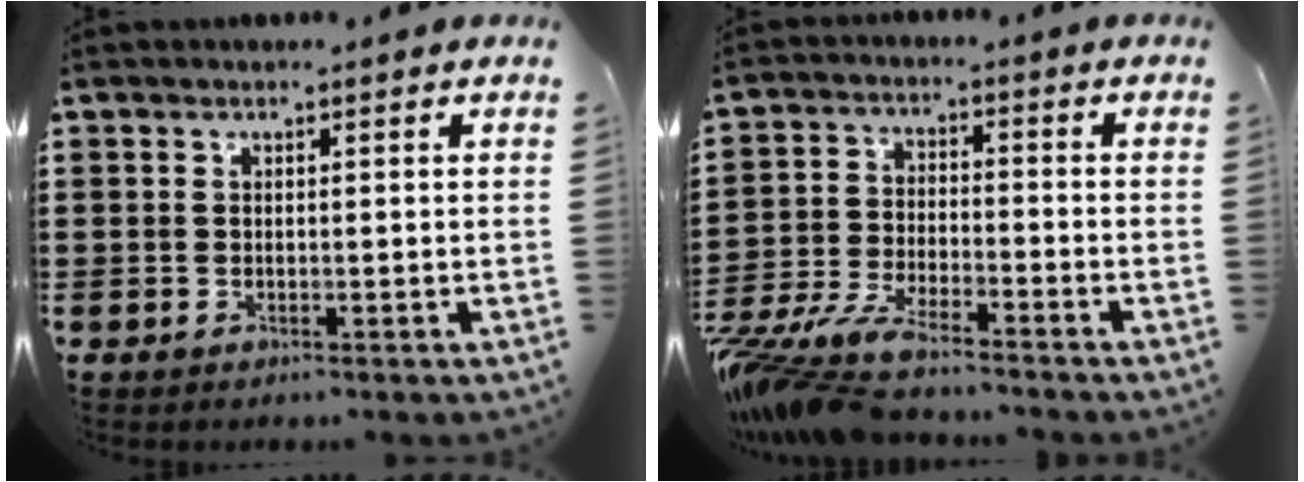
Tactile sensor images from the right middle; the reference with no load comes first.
{"total": 7.9, "force": [-7.3, 1.1, 2.8], "torque": [-0.076, 0.000, -0.146]}